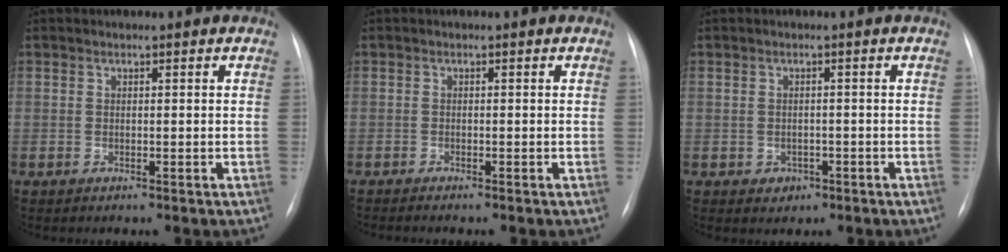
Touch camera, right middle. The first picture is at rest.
{"total": 1.6, "force": [-1.3, -0.2, 0.9], "torque": [-0.014, -0.004, -0.016]}
{"total": 1.9, "force": [-0.8, 1.6, 0.5], "torque": [-0.006, 0.003, -0.003]}